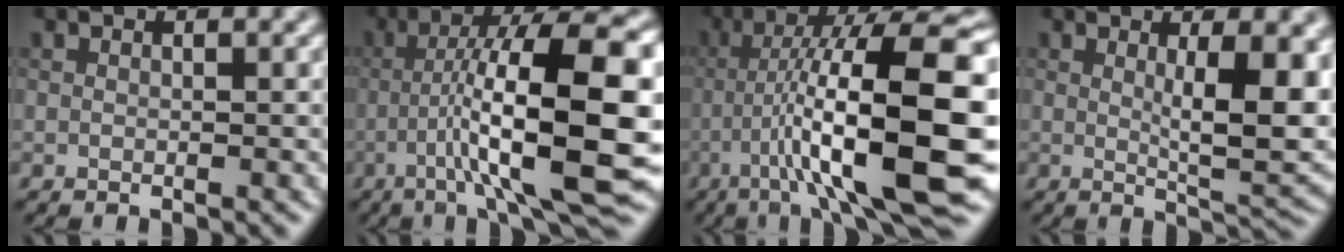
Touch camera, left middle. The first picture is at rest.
{"total": 13.8, "force": [-2.5, 2.2, 13.4], "torque": [-0.203, 0.026, -0.030]}
{"total": 14.9, "force": [-3.6, 2.3, 14.3], "torque": [-0.230, 0.023, -0.046]}
{"total": 7.3, "force": [1.2, 1.8, 6.9], "torque": [-0.094, -0.013, 0.028]}